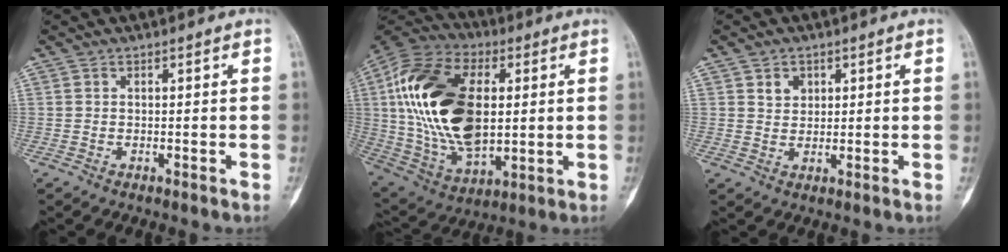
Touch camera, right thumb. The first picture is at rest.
{"total": 27.0, "force": [3.5, 15.8, 21.6], "torque": [-0.412, -0.009, 0.064]}
{"total": 3.0, "force": [1.4, 2.4, 1.1], "torque": [-0.004, -0.009, 0.025]}